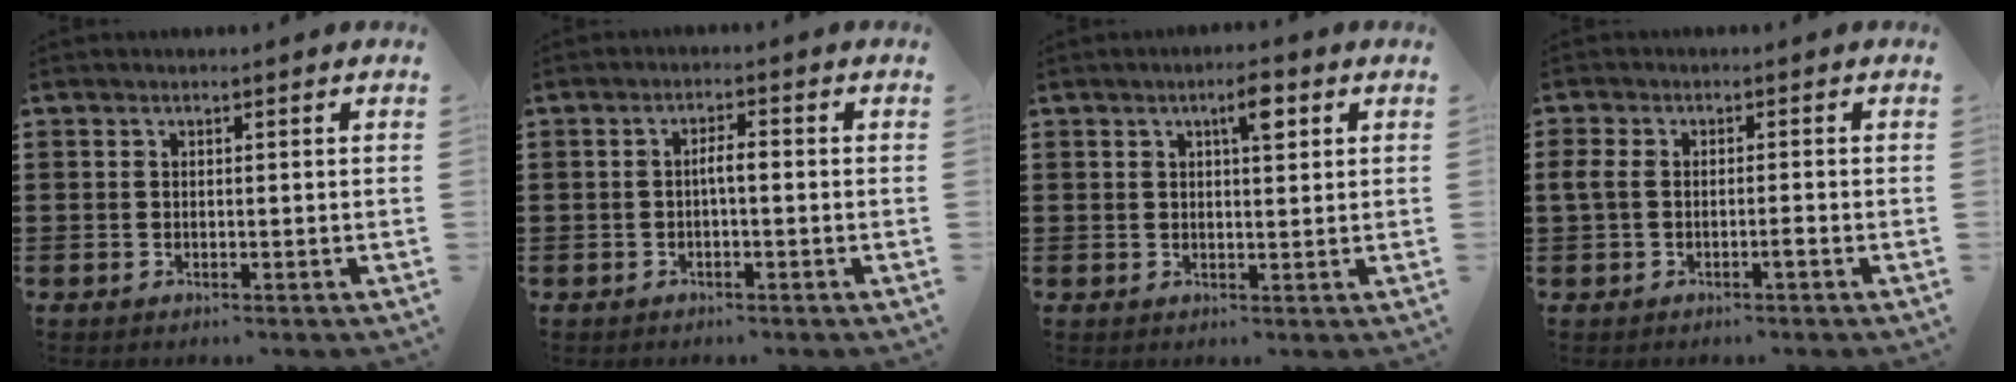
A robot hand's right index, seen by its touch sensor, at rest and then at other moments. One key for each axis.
{"total": 2.1, "fx": -0.3, "fy": 0.4, "fz": 2.0, "tx": -0.038, "ty": 0.003, "tz": -0.007}
{"total": 3.9, "fx": 2.0, "fy": 0.7, "fz": 3.2, "tx": -0.053, "ty": 0.002, "tz": 0.029}
{"total": 2.4, "fx": -0.7, "fy": 1.0, "fz": 2.0, "tx": -0.046, "ty": 0.000, "tz": -0.017}